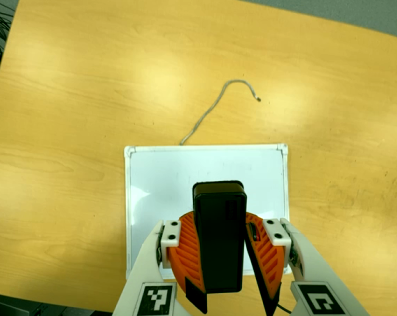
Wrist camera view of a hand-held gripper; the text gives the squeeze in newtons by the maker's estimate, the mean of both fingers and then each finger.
{"total": 10.2, "left": 10.2, "right": 10.1}